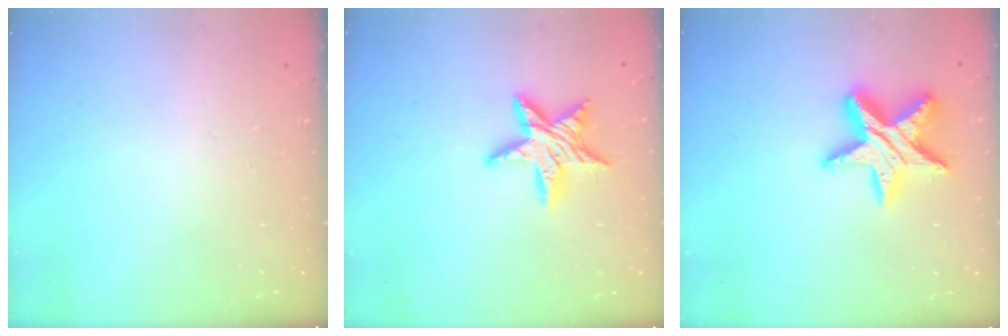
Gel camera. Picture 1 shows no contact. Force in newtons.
{"total": 12.0, "press": 12.0, "slide": 0.8}
{"total": 15.2, "press": 15.1, "slide": 1.1}